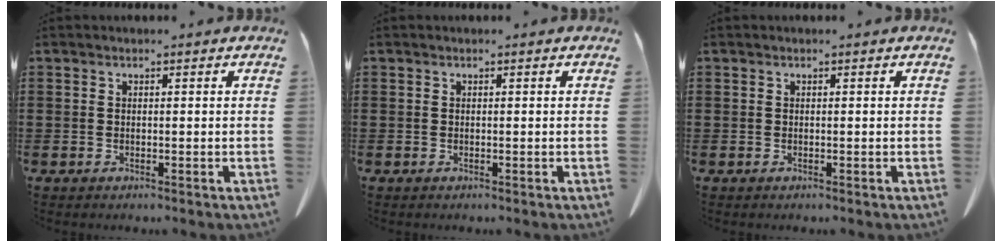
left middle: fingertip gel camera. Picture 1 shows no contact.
{"total": 0.0}
{"total": 0.0}